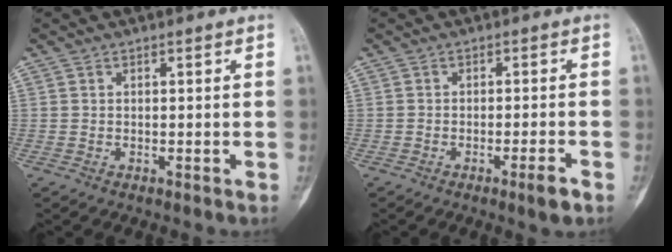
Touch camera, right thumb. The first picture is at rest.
{"total": 3.3, "force": [-2.0, 0.1, 2.6], "torque": [-0.043, 0.004, -0.033]}